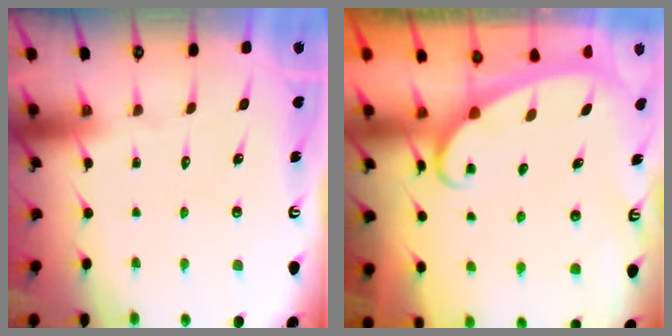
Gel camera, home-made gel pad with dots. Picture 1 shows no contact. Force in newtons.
{"total": 2.3, "press": 2.3, "slide": 0.3}